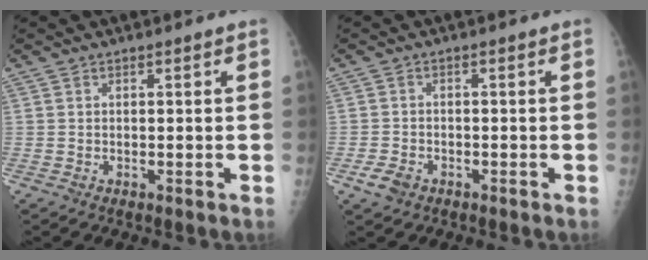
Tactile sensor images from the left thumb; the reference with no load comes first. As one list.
[{"total": 3.1, "force": [-1.9, 2.0, 1.5], "torque": [-0.028, 0.007, -0.030]}]